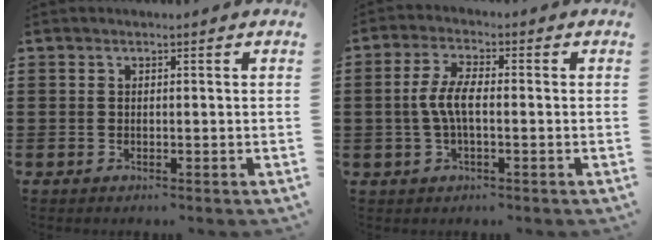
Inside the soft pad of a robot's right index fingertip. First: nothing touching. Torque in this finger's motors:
{"motor_torque": [1.22, -0.09, 0.59, 0.18]}